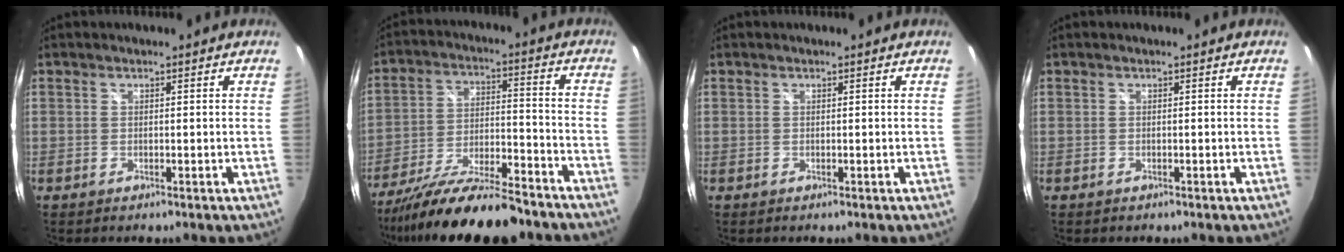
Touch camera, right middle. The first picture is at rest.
{"total": 19.8, "force": [-16.4, 3.3, 10.5], "torque": [-0.202, -0.044, -0.268]}
{"total": 0.0}
{"total": 0.0}